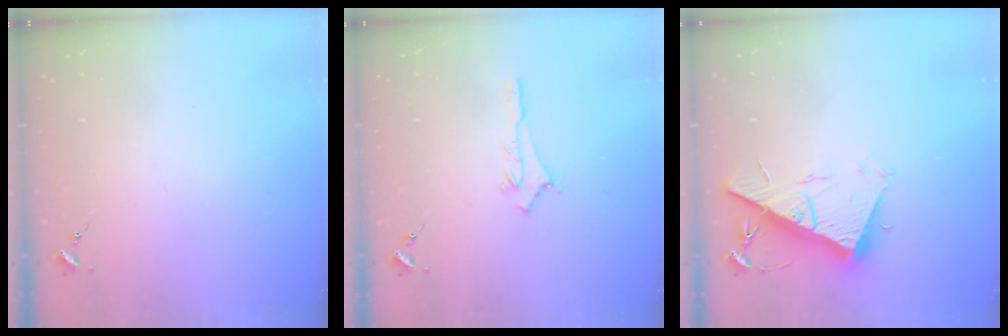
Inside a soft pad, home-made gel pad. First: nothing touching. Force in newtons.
{"total": 2.9, "press": 2.9, "slide": 0.2}
{"total": 17.5, "press": 17.5, "slide": 0.4}